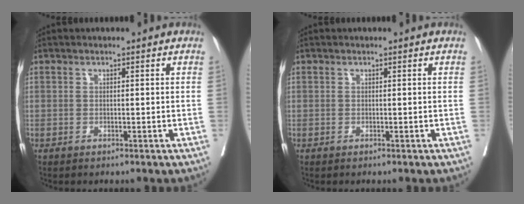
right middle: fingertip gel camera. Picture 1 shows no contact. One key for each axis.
{"total": 0.0}